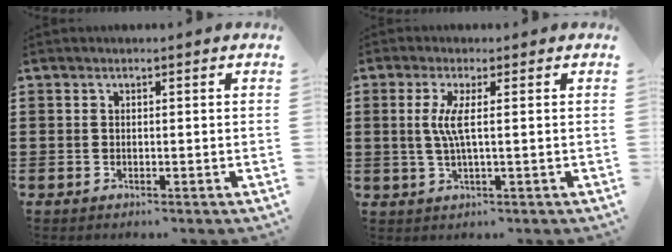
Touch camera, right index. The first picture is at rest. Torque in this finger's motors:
{"motor_torque": [0.61, -0.06, 0.17, 0.09]}